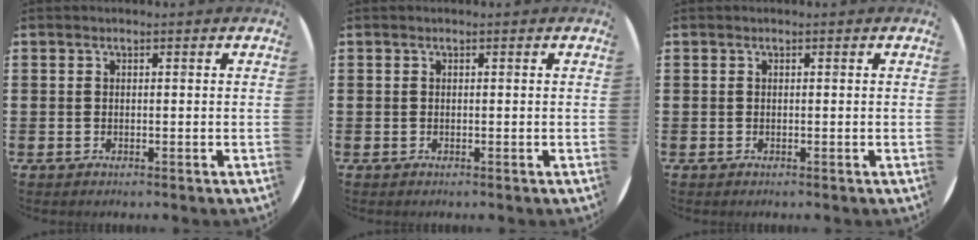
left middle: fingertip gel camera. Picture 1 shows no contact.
{"total": 0.0}
{"total": 0.0}